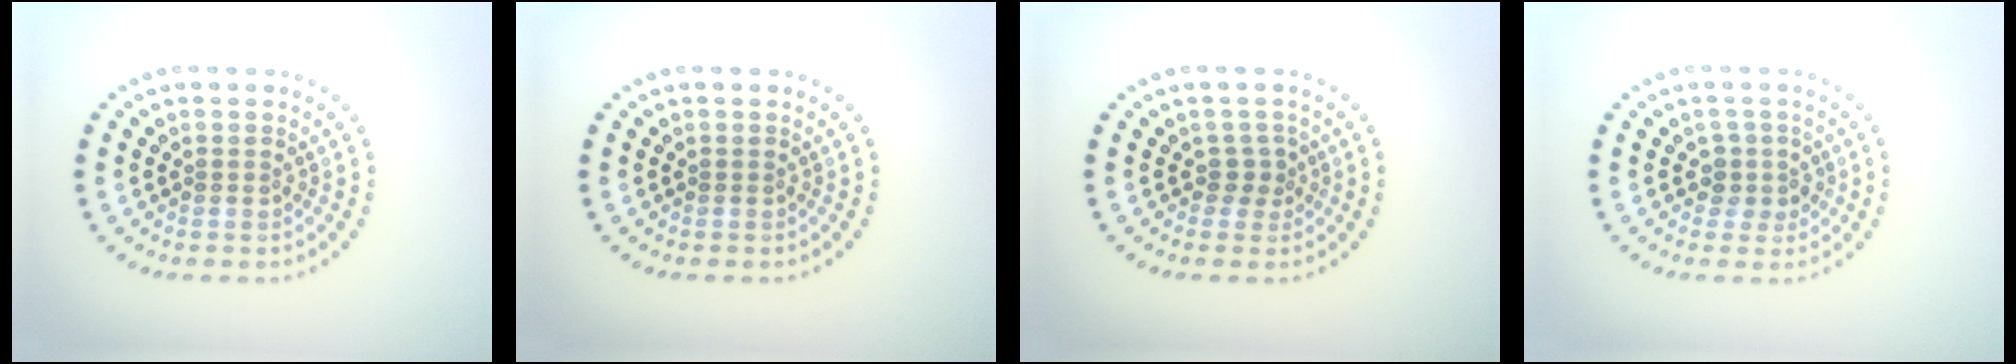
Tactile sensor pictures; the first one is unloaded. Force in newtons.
{"total": 0.0}
{"total": 1.5, "press": 1.0, "slide": 1.1}
{"total": 2.0, "press": 1.6, "slide": 1.2}